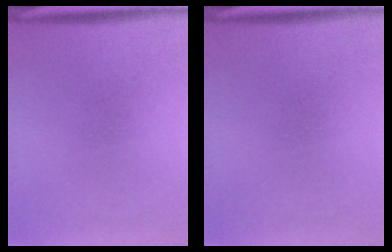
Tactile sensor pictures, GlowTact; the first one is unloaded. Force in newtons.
{"total": 0.0}